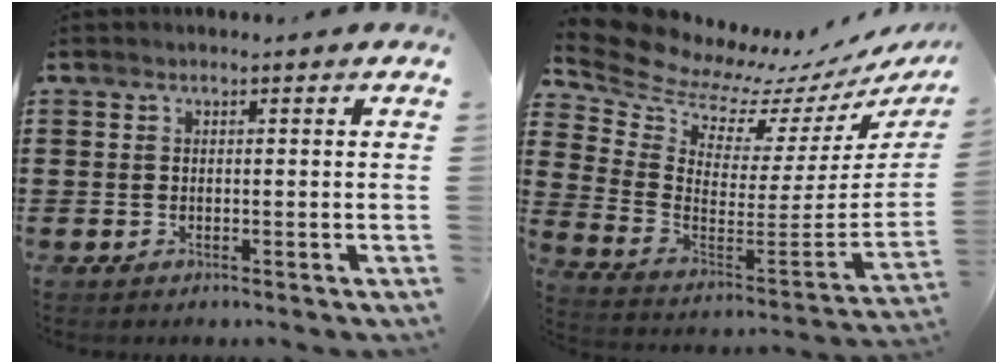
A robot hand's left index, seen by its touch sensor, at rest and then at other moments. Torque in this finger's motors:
{"motor_torque": [2.14, 0.00, 0.19, -0.01]}